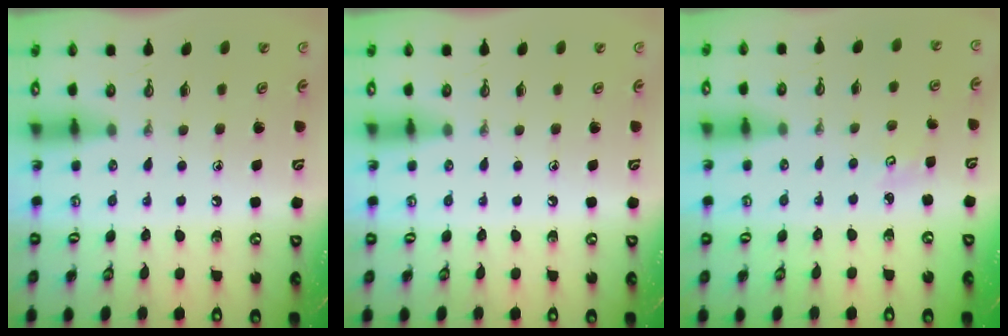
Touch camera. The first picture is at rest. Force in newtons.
{"total": 0.0}
{"total": 2.1, "press": 2.1, "slide": 0.2}